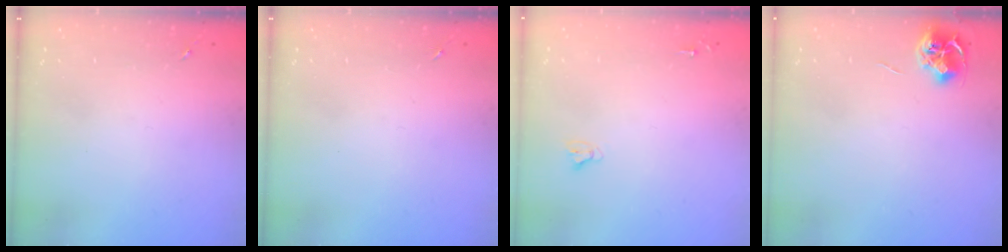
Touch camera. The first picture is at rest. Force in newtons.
{"total": 0.0}
{"total": 2.7, "press": 2.7, "slide": 0.2}
{"total": 7.1, "press": 7.1, "slide": 0.4}